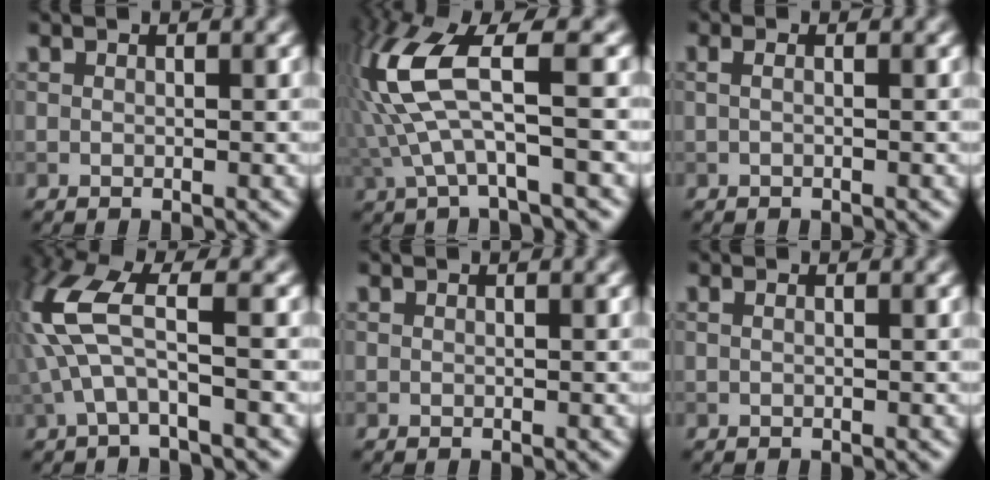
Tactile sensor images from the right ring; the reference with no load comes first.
{"total": 8.1, "force": [0.5, 2.2, 7.8], "torque": [-0.189, 0.017, 0.008]}
{"total": 1.3, "force": [0.2, 0.5, 1.2], "torque": [-0.012, -0.006, -0.009]}
{"total": 6.3, "force": [-0.1, 1.9, 6.0], "torque": [-0.157, 0.015, -0.007]}
{"total": 0.0}
{"total": 1.1, "force": [0.3, 0.5, 0.9], "torque": [-0.004, -0.005, -0.005]}